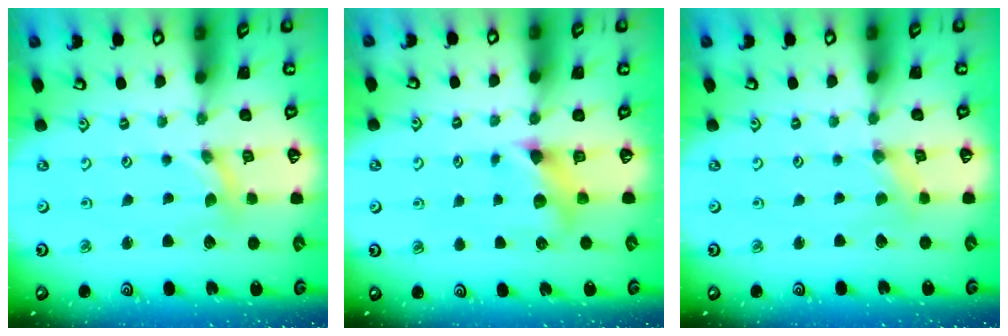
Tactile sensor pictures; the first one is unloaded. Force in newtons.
{"total": 7.0, "press": 6.9, "slide": 0.7}
{"total": 0.0}